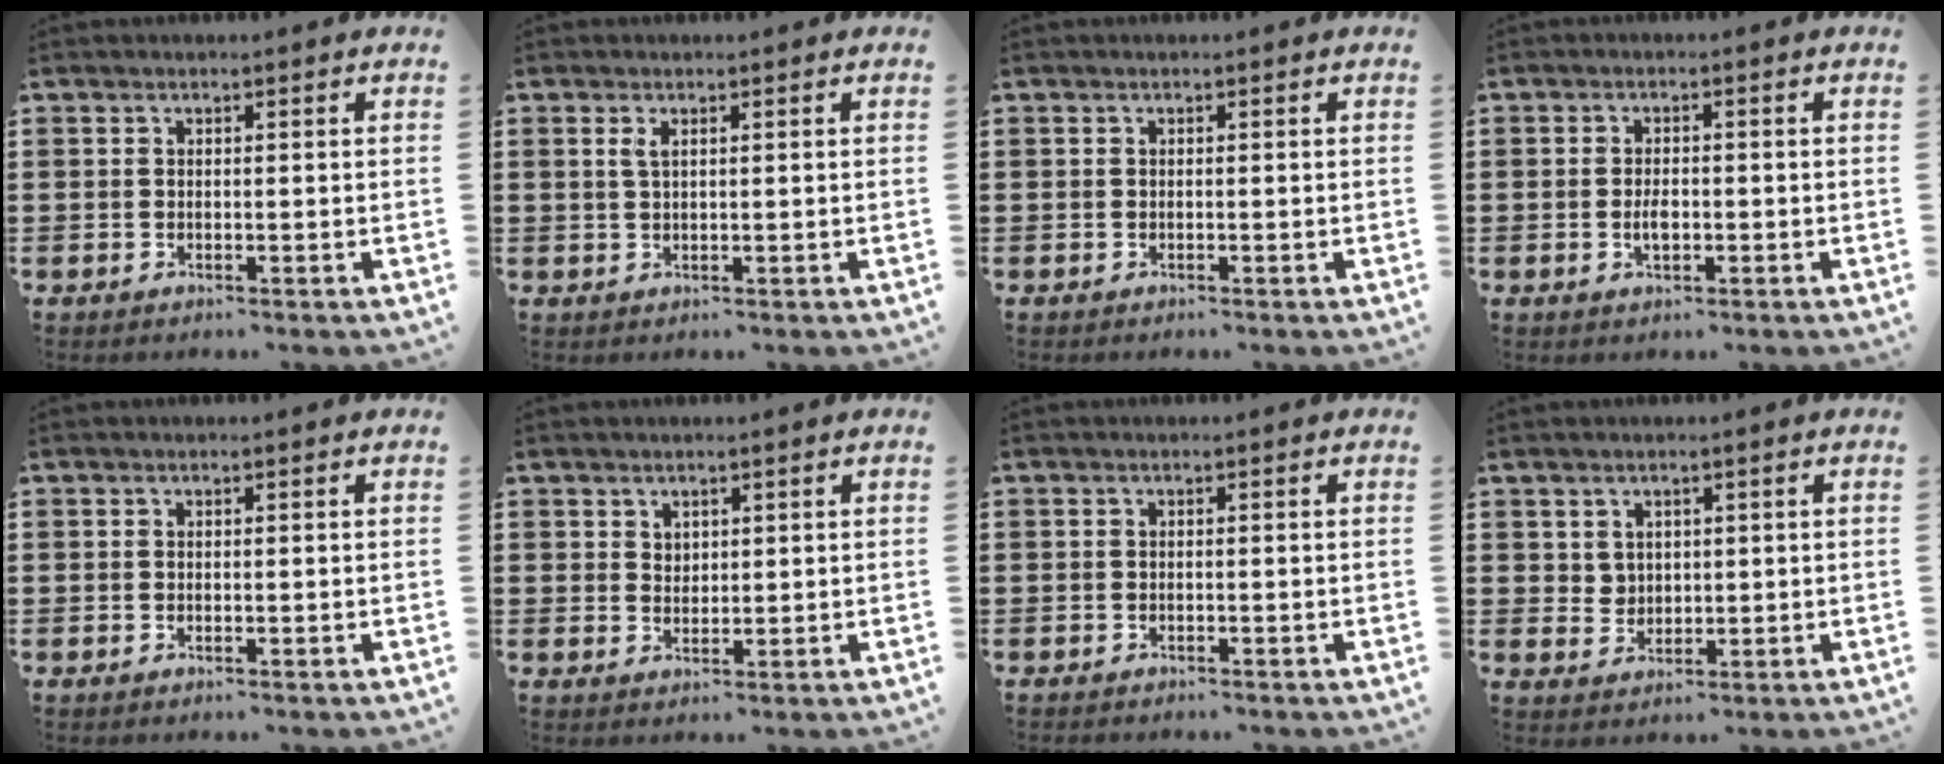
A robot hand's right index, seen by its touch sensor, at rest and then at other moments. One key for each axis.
{"total": 1.5, "fx": 0.6, "fy": 0.5, "fz": 1.3, "tx": -0.027, "ty": 0.004, "tz": 0.009}
{"total": 0.0}
{"total": 2.4, "fx": -0.5, "fy": 1.1, "fz": 2.1, "tx": -0.040, "ty": -0.001, "tz": -0.008}
{"total": 0.0}
{"total": 1.7, "fx": 1.3, "fy": 1.2, "fz": 0.2, "tx": -0.007, "ty": 0.005, "tz": 0.025}
{"total": 0.6, "fx": -0.5, "fy": 0.1, "fz": 0.1, "tx": -0.002, "ty": -0.002, "tz": -0.011}
{"total": 2.5, "fx": 1.5, "fy": 2.0, "fz": 0.4, "tx": -0.015, "ty": 0.010, "tz": 0.028}